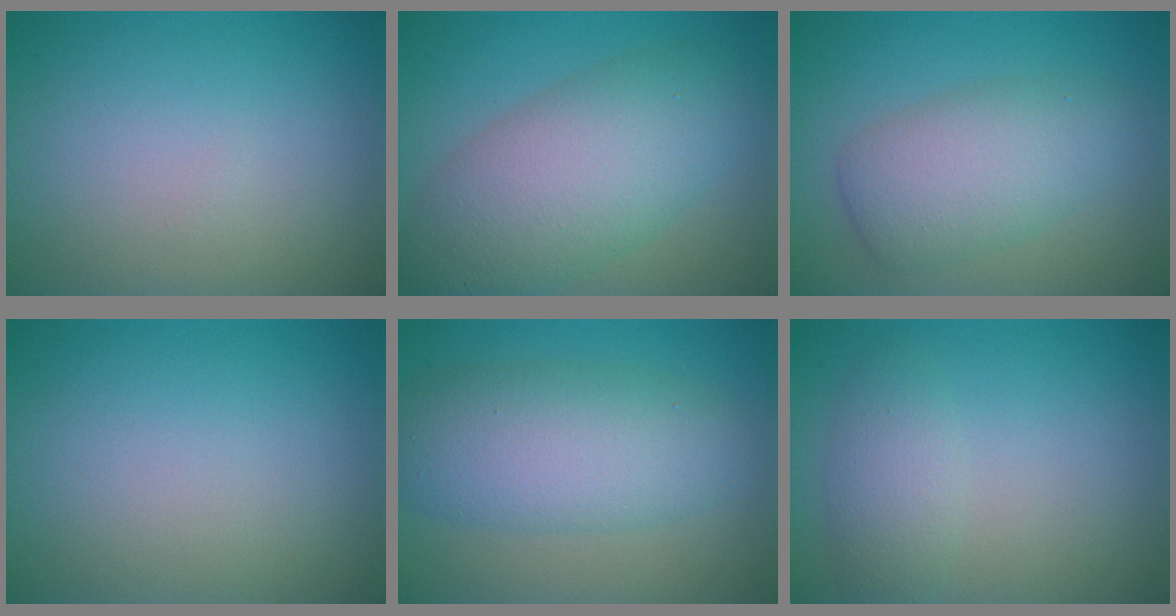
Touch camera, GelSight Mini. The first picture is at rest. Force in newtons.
{"total": 8.6, "press": 8.6, "slide": 0.6}
{"total": 5.3, "press": 5.3, "slide": 0.1}
{"total": 0.0}
{"total": 7.2, "press": 7.2, "slide": 0.1}
{"total": 2.5, "press": 2.5, "slide": 0.1}